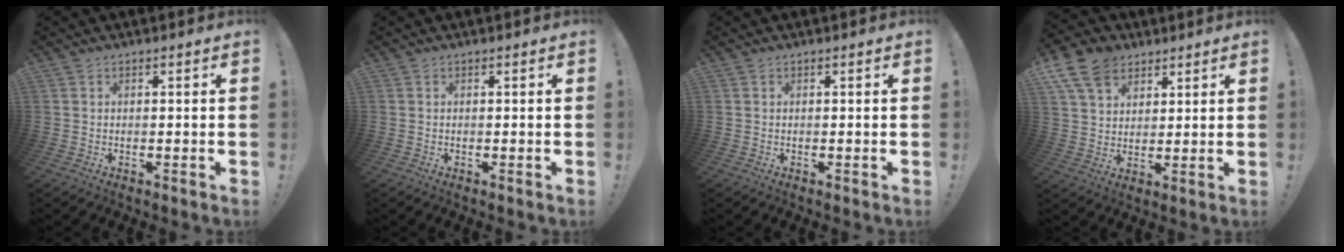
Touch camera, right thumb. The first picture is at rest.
{"total": 0.0}
{"total": 0.0}
{"total": 12.1, "force": [7.2, 8.2, 5.4], "torque": [-0.098, -0.031, 0.143]}